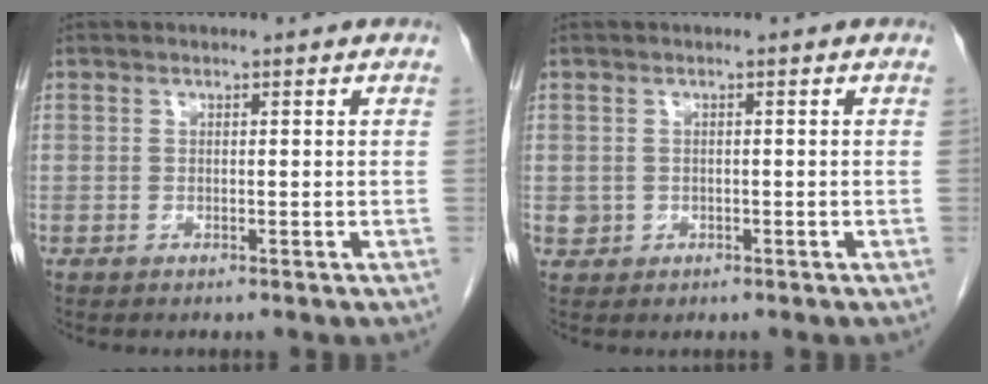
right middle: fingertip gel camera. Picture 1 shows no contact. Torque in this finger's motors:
{"motor_torque": [0.21, -0.05, 0.00, 0.00]}